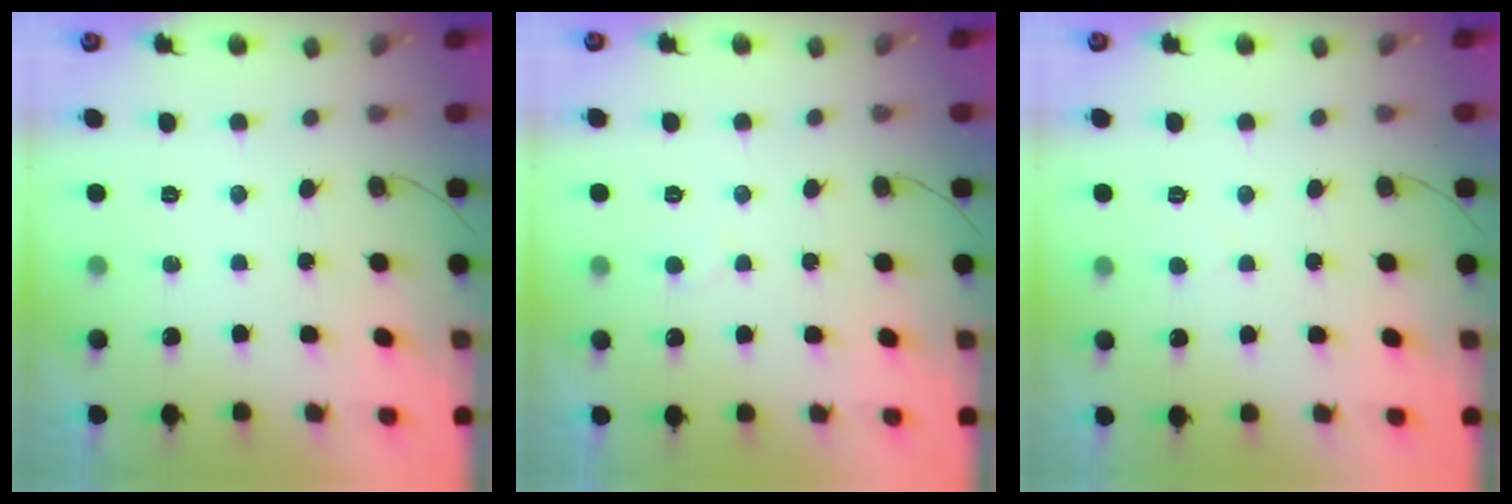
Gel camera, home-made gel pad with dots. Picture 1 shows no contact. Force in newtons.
{"total": 2.8, "press": 2.8, "slide": 0.3}
{"total": 2.1, "press": 2.1, "slide": 0.1}